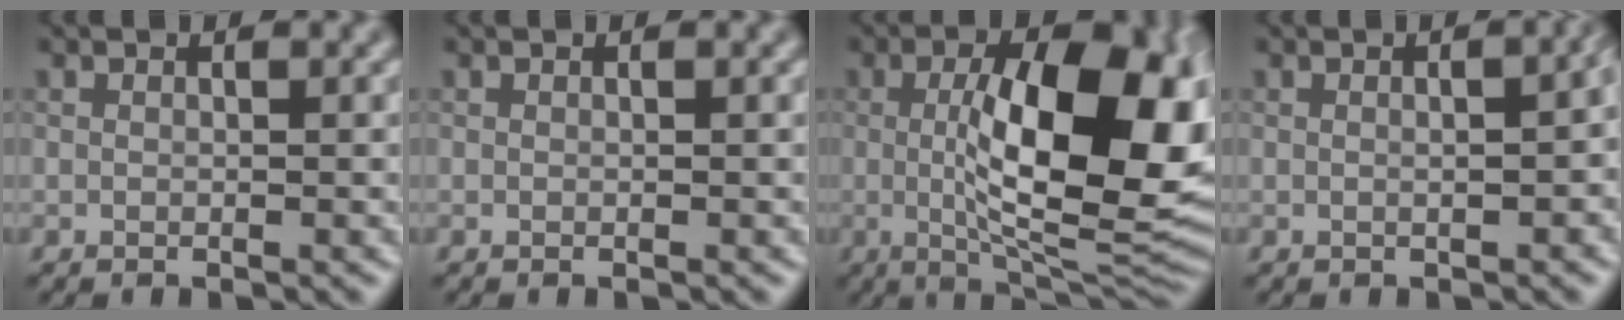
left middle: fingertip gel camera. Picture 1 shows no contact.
{"total": 0.0}
{"total": 13.9, "force": [0.5, 5.7, 12.7], "torque": [-0.181, -0.004, 0.011]}
{"total": 4.2, "force": [0.1, 1.6, 3.9], "torque": [-0.032, 0.008, 0.007]}